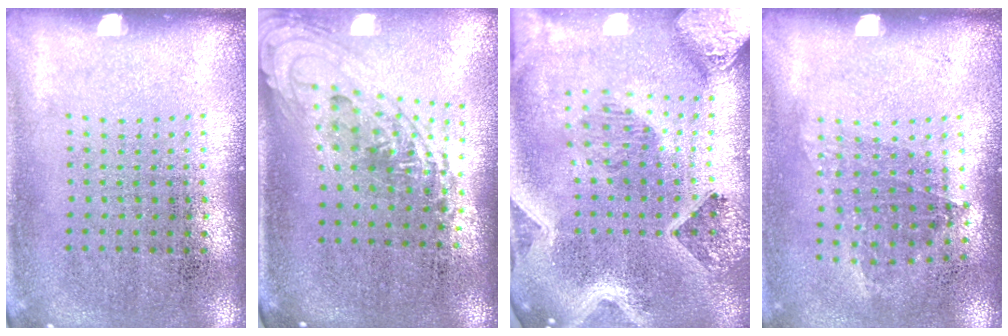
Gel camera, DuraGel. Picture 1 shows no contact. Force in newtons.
{"total": 1.5, "press": 1.2, "slide": 1.0}
{"total": 4.2, "press": 3.3, "slide": 2.7}
{"total": 1.0, "press": 0.8, "slide": 0.6}